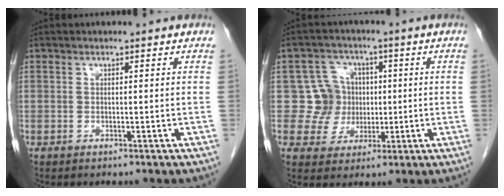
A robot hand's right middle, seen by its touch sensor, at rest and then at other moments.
{"total": 6.4, "force": [0.3, 6.4, 0.4], "torque": [-0.001, 0.022, 0.007]}